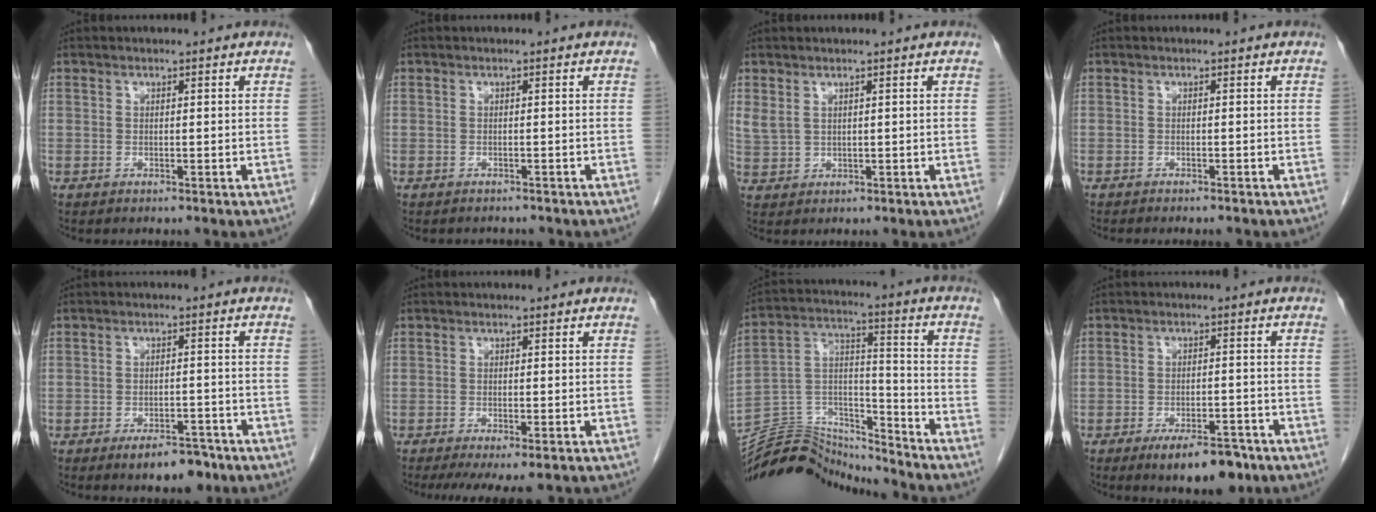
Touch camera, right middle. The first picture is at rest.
{"total": 2.0, "force": [-1.9, 0.6, 0.4], "torque": [-0.012, -0.003, -0.022]}
{"total": 2.4, "force": [1.4, 1.3, 1.4], "torque": [-0.038, 0.005, 0.042]}
{"total": 4.5, "force": [-4.0, 0.6, 1.9], "torque": [-0.024, -0.008, -0.050]}
{"total": 5.4, "force": [-3.9, 2.1, 3.2], "torque": [-0.044, 0.002, -0.052]}
{"total": 7.7, "force": [-5.8, 1.3, 4.9], "torque": [-0.065, -0.018, -0.085]}
{"total": 15.0, "force": [-14.9, 1.3, 0.5], "torque": [-0.009, 0.053, -0.263]}
{"total": 7.9, "force": [-5.5, 2.7, 5.1], "torque": [-0.070, -0.004, -0.079]}